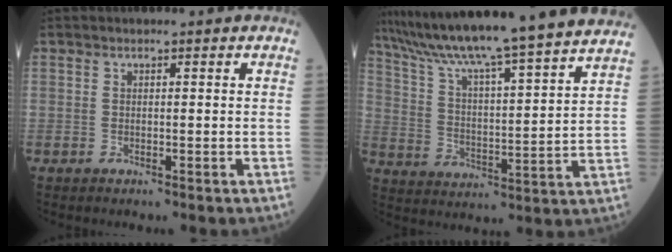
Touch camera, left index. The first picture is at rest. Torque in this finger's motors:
{"motor_torque": [1.05, -1.09, 0.53, 0.21]}